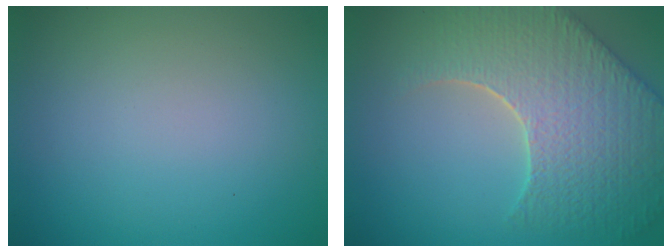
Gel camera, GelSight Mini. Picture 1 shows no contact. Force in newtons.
{"total": 8.6, "press": 6.4, "slide": 5.7}